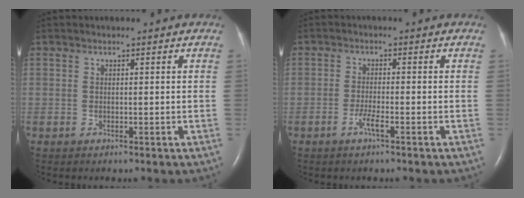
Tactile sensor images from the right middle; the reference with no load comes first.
{"total": 2.2, "force": [-1.2, 0.1, 1.8], "torque": [-0.042, -0.003, -0.027]}